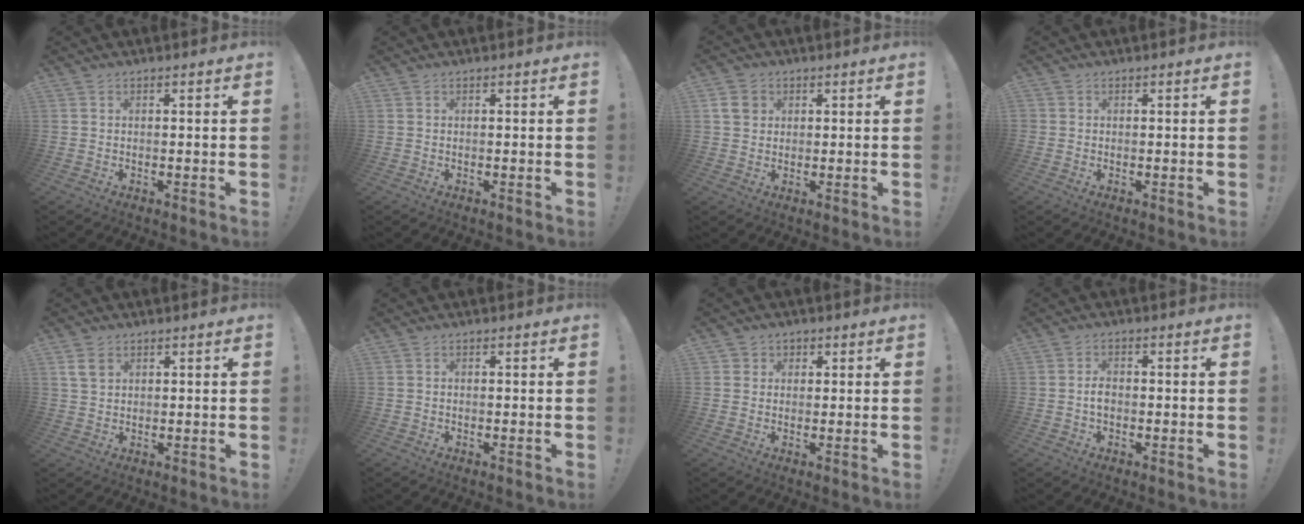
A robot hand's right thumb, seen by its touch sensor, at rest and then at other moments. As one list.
[{"total": 0.0}, {"total": 5.4, "force": [1.9, 4.5, 2.5], "torque": [-0.031, 0.001, 0.037]}, {"total": 0.7, "force": [0.0, 0.7, -0.1], "torque": [-0.002, 0.002, 0.001]}, {"total": 4.1, "force": [2.1, 2.7, 2.3], "torque": [-0.034, -0.004, 0.041]}, {"total": 0.0}, {"total": 2.5, "force": [0.7, 2.4, 0.4], "torque": [0.000, -0.001, 0.011]}, {"total": 2.7, "force": [-0.7, 1.9, 1.8], "torque": [-0.030, 0.007, -0.012]}]